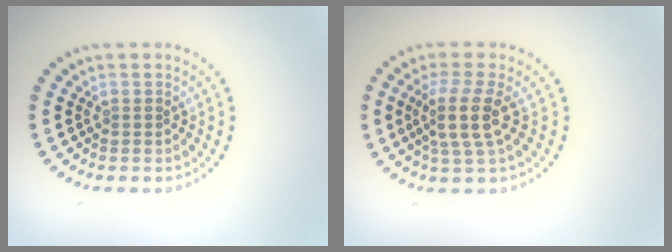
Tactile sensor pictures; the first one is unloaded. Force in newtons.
{"total": 3.6, "press": 3.0, "slide": 2.0}